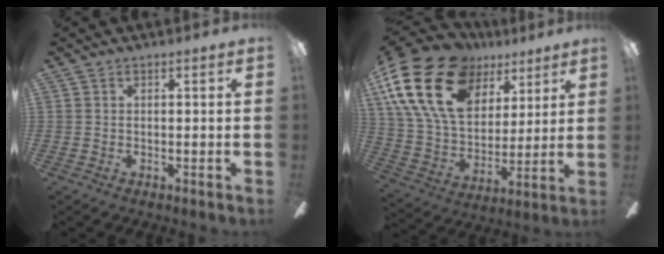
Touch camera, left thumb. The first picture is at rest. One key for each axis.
{"total": 24.6, "fx": 11.9, "fy": 15.9, "fz": 14.5, "tx": -0.284, "ty": -0.048, "tz": 0.214}